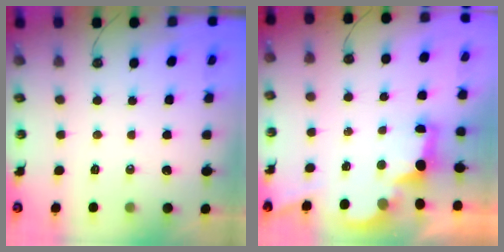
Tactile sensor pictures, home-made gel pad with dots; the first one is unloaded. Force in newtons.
{"total": 2.9, "press": 2.8, "slide": 0.9}